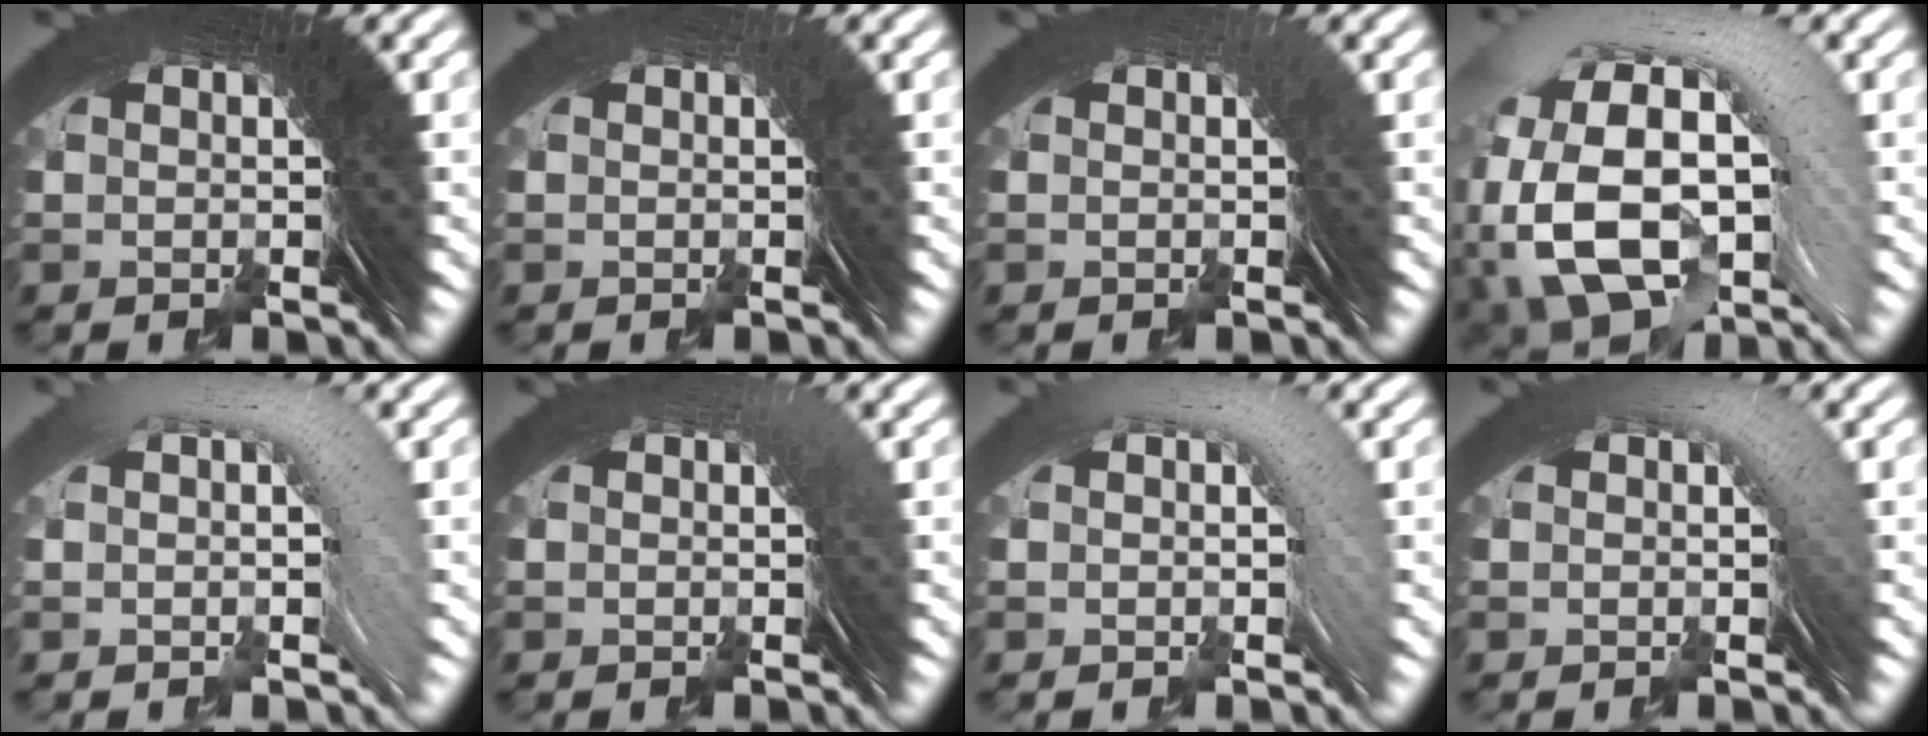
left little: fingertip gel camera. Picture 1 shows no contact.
{"total": 1.1, "force": [0.2, -0.3, -1.0], "torque": [0.018, 0.006, 0.002]}
{"total": 2.4, "force": [0.3, -1.0, -2.2], "torque": [0.037, 0.009, 0.004]}
{"total": 18.5, "force": [-0.5, -4.5, -17.9], "torque": [0.216, 0.021, -0.024]}
{"total": 24.9, "force": [0.6, -11.7, -22.0], "torque": [0.318, 0.037, -0.003]}
{"total": 5.1, "force": [0.1, -2.4, -4.6], "torque": [0.069, 0.013, 0.003]}
{"total": 22.7, "force": [-0.2, -10.7, -20.0], "torque": [0.284, 0.025, -0.010]}
{"total": 17.3, "force": [-1.3, -8.8, -14.8], "torque": [0.206, 0.012, -0.024]}